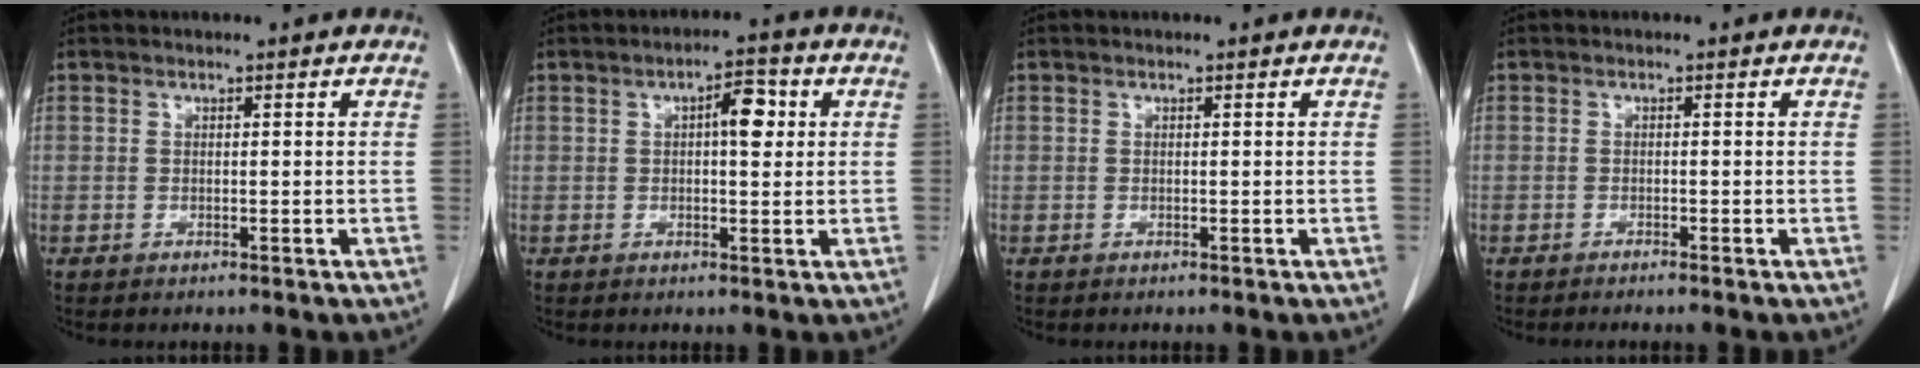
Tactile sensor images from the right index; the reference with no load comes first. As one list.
[{"total": 4.6, "force": [1.1, 1.5, 4.2], "torque": [-0.065, 0.009, 0.013]}, {"total": 0.0}, {"total": 1.6, "force": [-1.4, -0.3, 0.8], "torque": [-0.012, 0.002, -0.019]}]